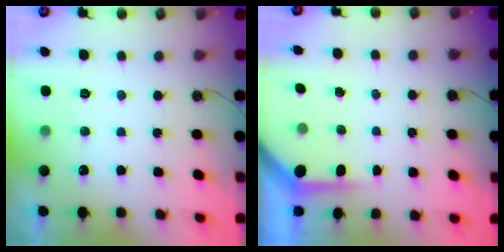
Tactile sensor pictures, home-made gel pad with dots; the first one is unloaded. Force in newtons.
{"total": 3.9, "press": 3.8, "slide": 0.4}